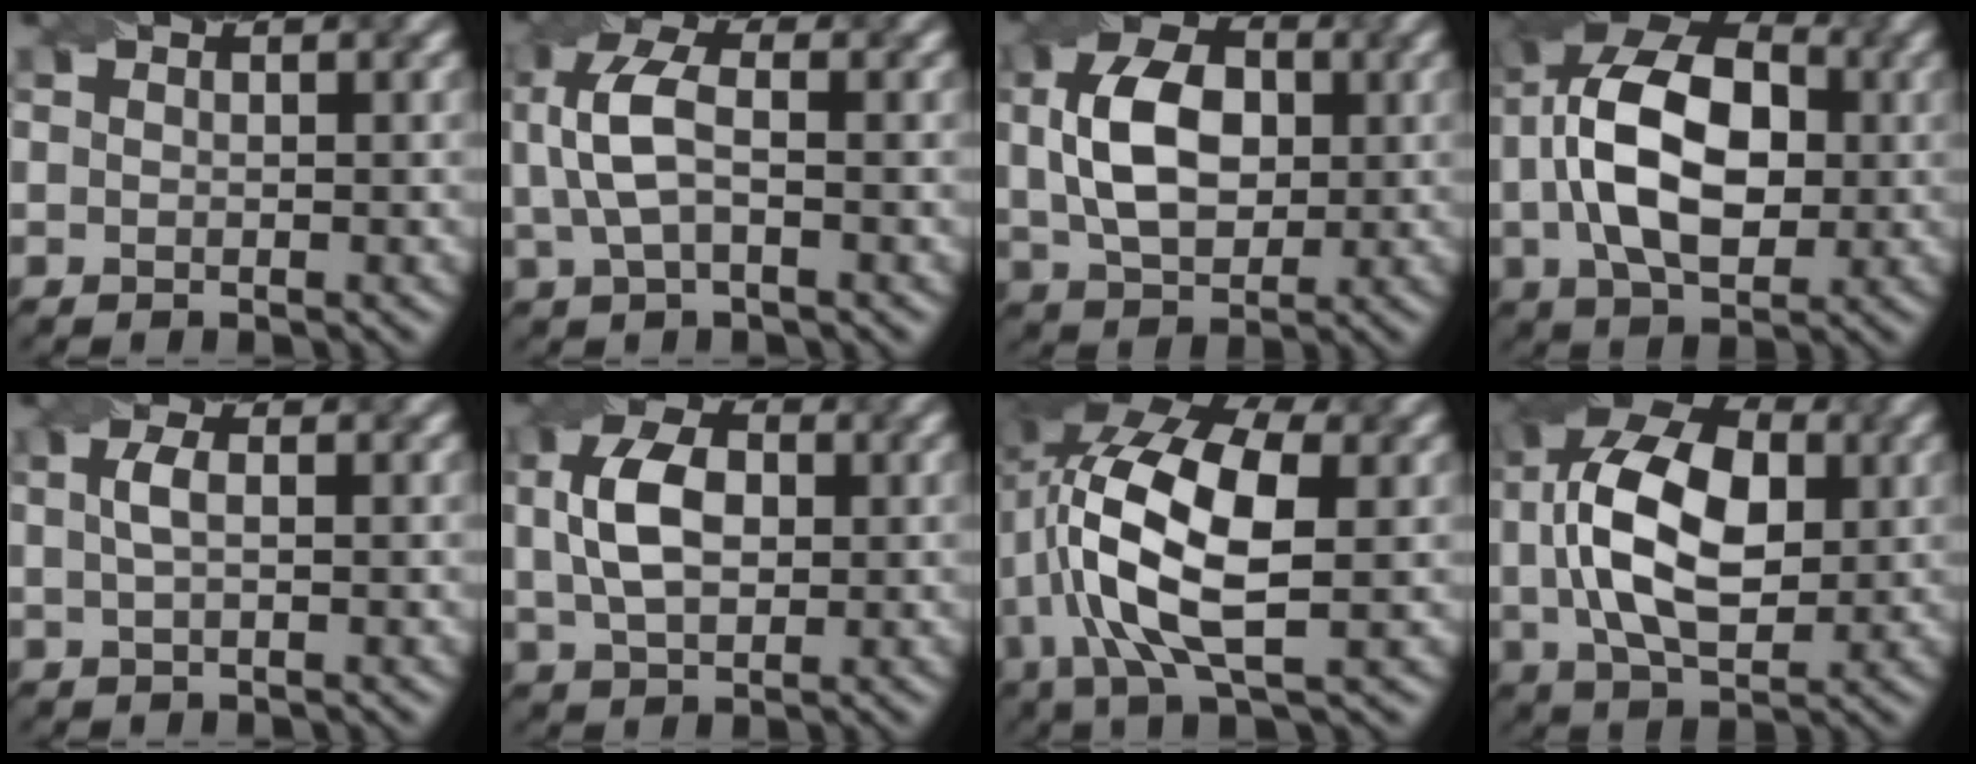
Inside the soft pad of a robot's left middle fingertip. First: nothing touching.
{"total": 5.3, "force": [0.5, 2.5, 4.6], "torque": [-0.115, 0.008, 0.007]}
{"total": 7.9, "force": [0.9, 5.2, 5.9], "torque": [-0.123, 0.009, 0.017]}
{"total": 12.0, "force": [0.5, 7.1, 9.7], "torque": [-0.189, 0.022, -0.001]}
{"total": 1.7, "force": [0.3, 0.5, 1.6], "torque": [-0.034, 0.007, 0.004]}
{"total": 6.2, "force": [0.9, 3.9, 4.7], "torque": [-0.100, 0.011, 0.013]}
{"total": 12.5, "force": [1.0, 5.6, 11.1], "torque": [-0.236, 0.012, 0.016]}
{"total": 11.6, "force": [1.5, 6.5, 9.5], "torque": [-0.188, 0.019, 0.020]}